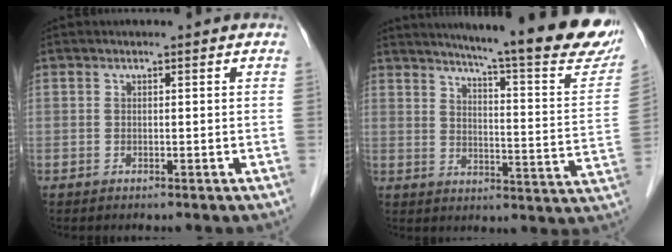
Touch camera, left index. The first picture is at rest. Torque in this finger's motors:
{"motor_torque": [0.01, -0.19, 0.65, 0.14]}